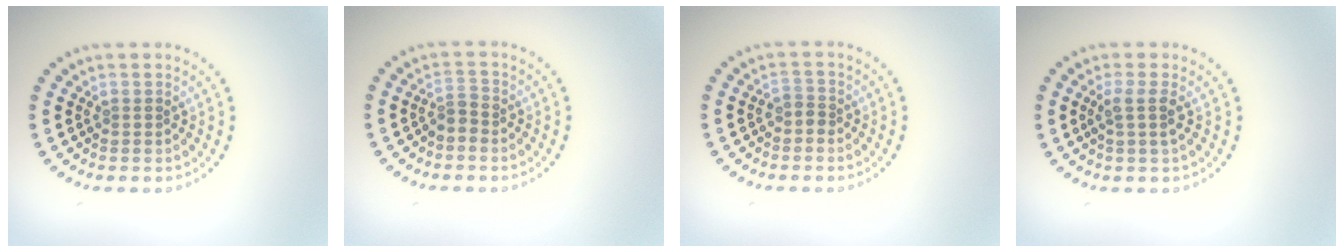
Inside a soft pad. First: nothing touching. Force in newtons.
{"total": 1.5, "press": 1.2, "slide": 0.9}
{"total": 1.1, "press": 0.8, "slide": 0.7}
{"total": 1.9, "press": 1.5, "slide": 1.2}